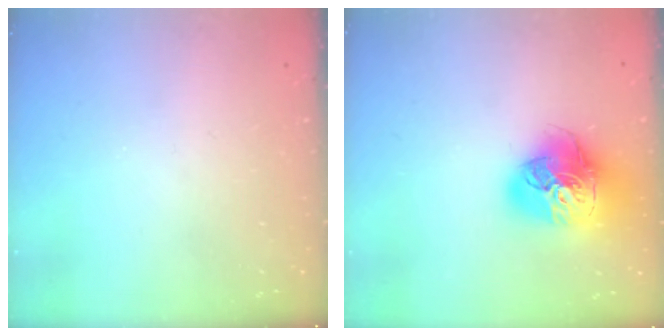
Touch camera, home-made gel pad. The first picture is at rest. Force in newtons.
{"total": 19.4, "press": 19.3, "slide": 2.3}